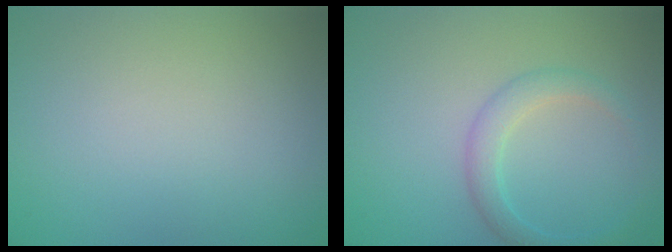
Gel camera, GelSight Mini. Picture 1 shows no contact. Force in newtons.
{"total": 2.3, "press": 2.3, "slide": 0.2}